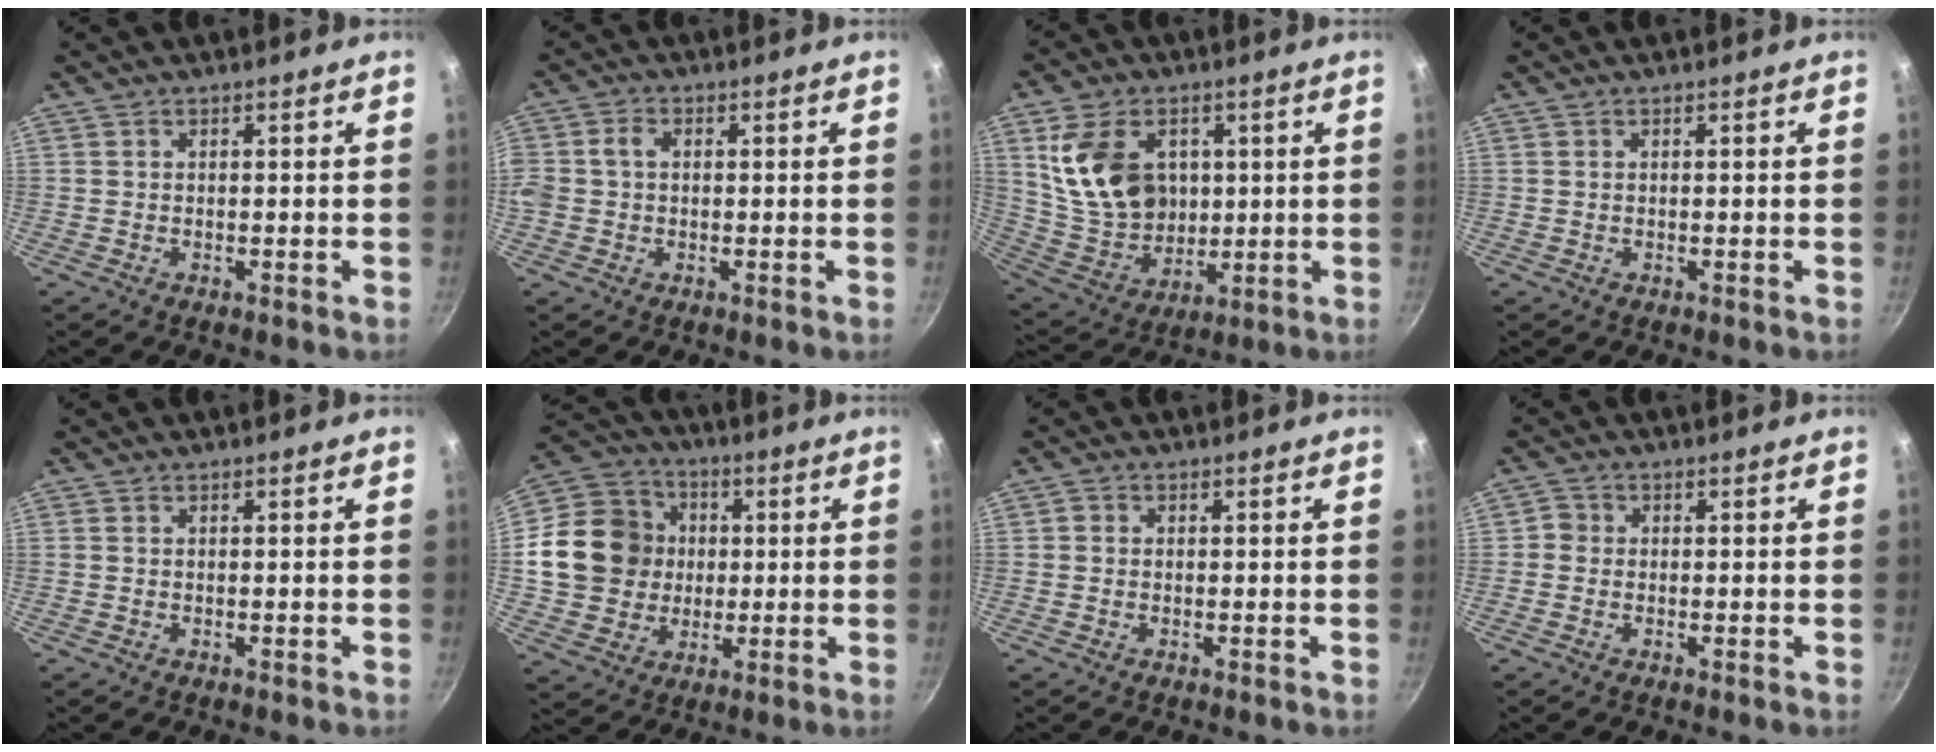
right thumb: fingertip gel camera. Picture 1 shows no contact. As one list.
[{"total": 5.0, "force": [0.3, 3.9, 3.2], "torque": [-0.068, 0.013, -0.006]}, {"total": 16.8, "force": [4.0, 12.3, 10.7], "torque": [-0.175, -0.017, 0.091]}, {"total": 0.0}, {"total": 0.0}, {"total": 17.3, "force": [0.8, 15.5, 7.6], "torque": [-0.121, 0.027, 0.015]}, {"total": 1.2, "force": [-0.1, 1.1, 0.5], "torque": [-0.007, 0.005, -0.004]}, {"total": 2.0, "force": [-0.5, 1.9, 0.5], "torque": [0.003, 0.006, -0.016]}]